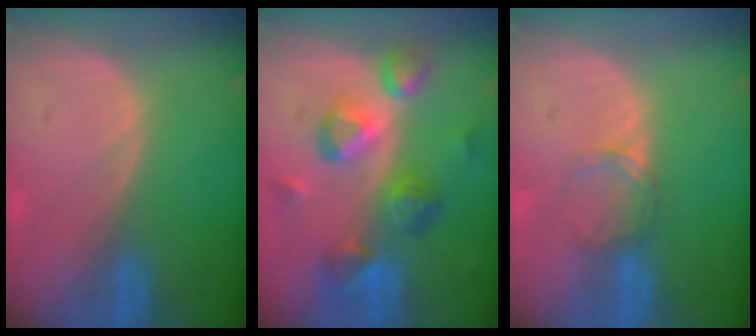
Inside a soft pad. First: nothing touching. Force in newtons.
{"total": 9.4, "press": 8.1, "slide": 4.7}
{"total": 2.2, "press": 2.2, "slide": 0.2}